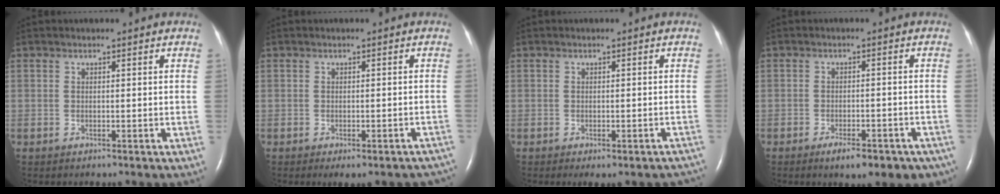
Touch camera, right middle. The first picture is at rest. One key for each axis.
{"total": 7.8, "fx": -6.6, "fy": 2.3, "fz": 3.3, "tx": -0.028, "ty": 0.002, "tz": -0.070}
{"total": 5.5, "fx": -4.5, "fy": 1.8, "fz": 2.6, "tx": -0.019, "ty": -0.001, "tz": -0.049}
{"total": 9.1, "fx": -6.6, "fy": 3.3, "fz": 5.3, "tx": -0.047, "ty": 0.003, "tz": -0.083}